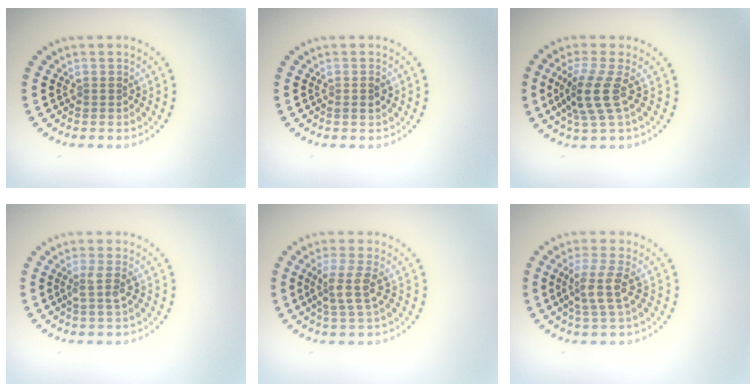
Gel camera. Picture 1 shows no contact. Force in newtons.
{"total": 1.0, "press": 0.9, "slide": 0.3}
{"total": 3.6, "press": 2.7, "slide": 2.3}
{"total": 1.8, "press": 1.3, "slide": 1.2}
{"total": 2.9, "press": 2.4, "slide": 1.6}
{"total": 2.9, "press": 2.3, "slide": 1.8}